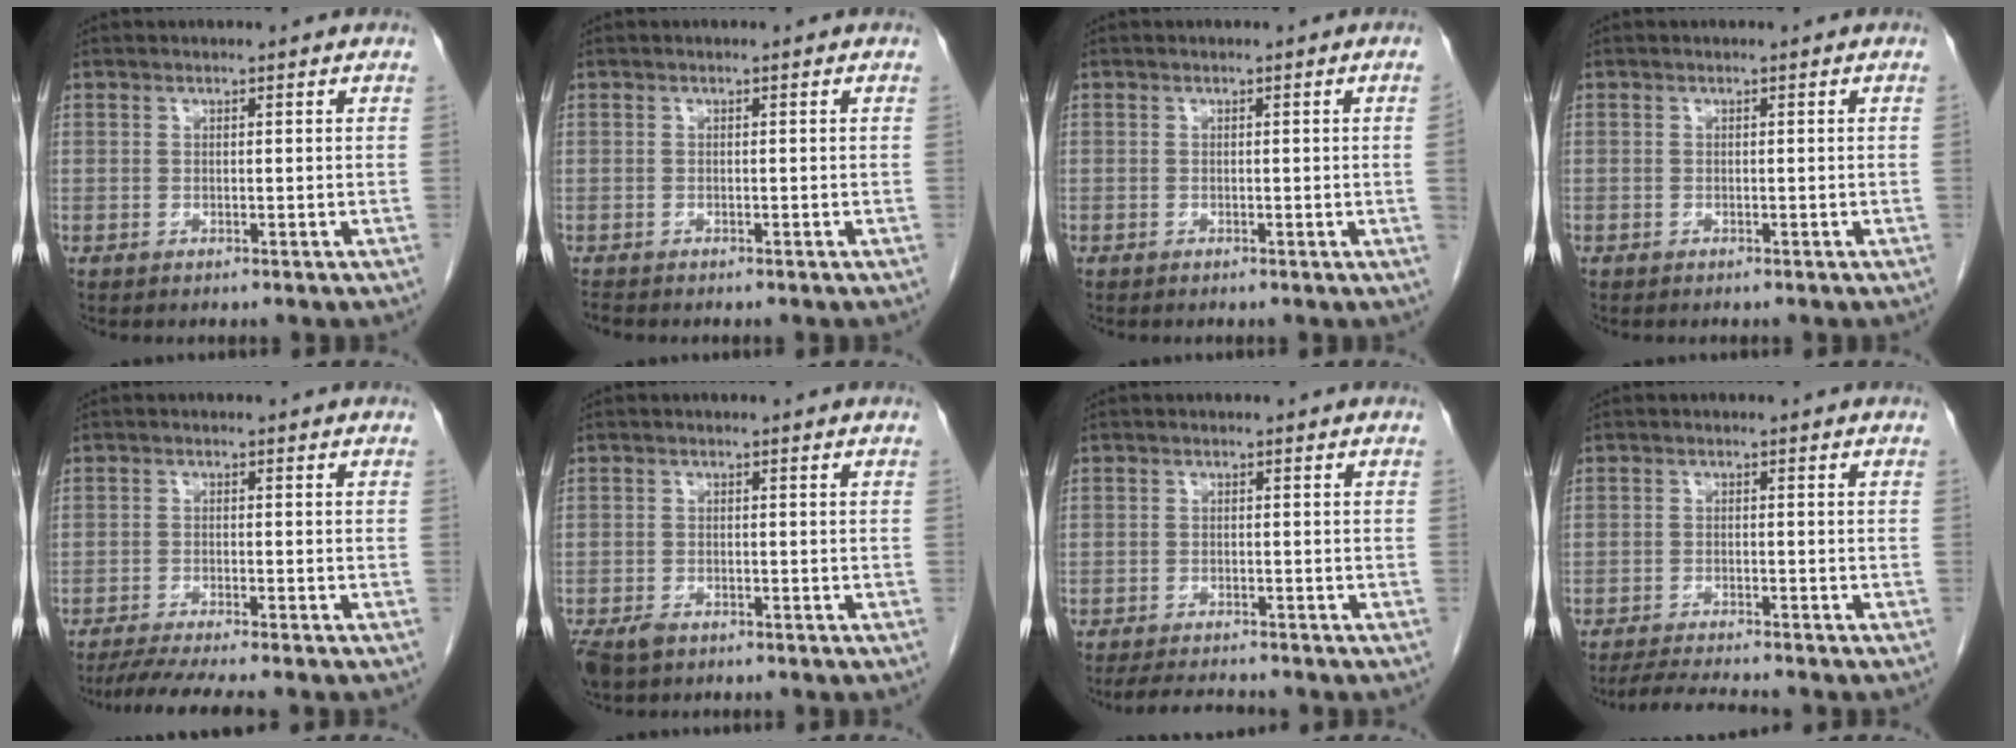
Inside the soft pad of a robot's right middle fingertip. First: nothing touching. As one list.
[{"total": 0.7, "force": [-0.7, 0.1, 0.1], "torque": [-0.010, -0.004, -0.014]}, {"total": 1.5, "force": [-0.2, -0.7, 1.3], "torque": [-0.010, 0.000, -0.002]}, {"total": 0.0}, {"total": 7.1, "force": [-6.2, -0.3, 3.6], "torque": [-0.050, -0.017, -0.101]}, {"total": 4.7, "force": [-3.3, 2.5, 2.3], "torque": [-0.047, -0.007, -0.055]}, {"total": 4.7, "force": [-4.4, 0.4, 1.4], "torque": [-0.023, -0.015, -0.072]}, {"total": 5.5, "force": [-5.2, -0.1, 1.9], "torque": [-0.033, -0.018, -0.087]}]